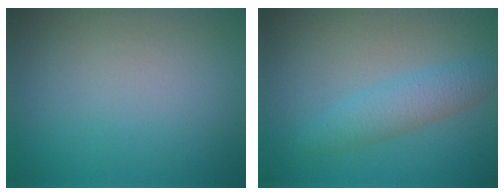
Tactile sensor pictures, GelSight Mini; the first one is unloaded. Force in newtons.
{"total": 2.9, "press": 2.9, "slide": 0.0}